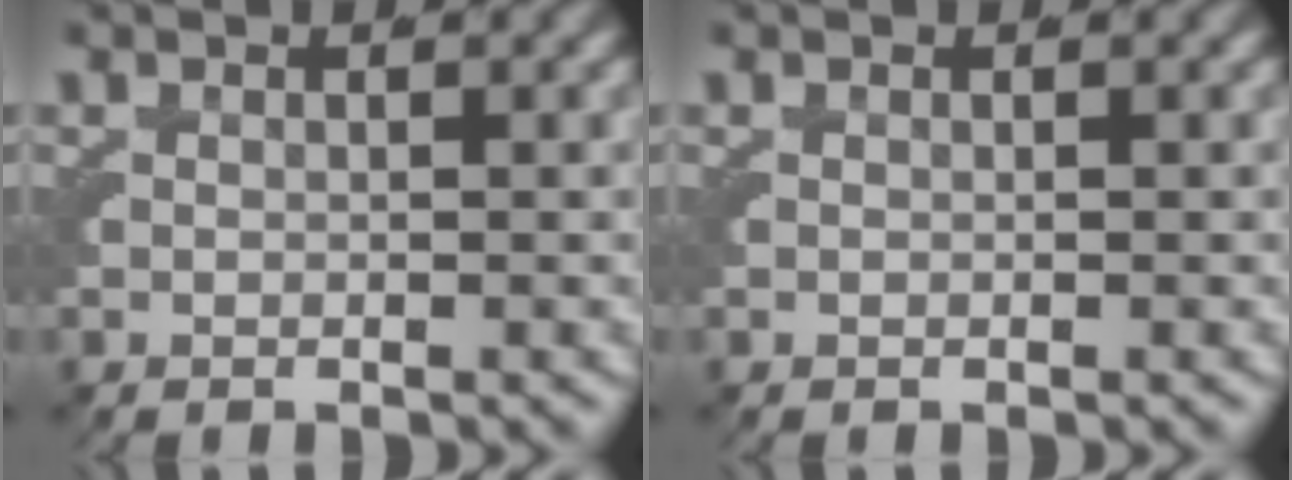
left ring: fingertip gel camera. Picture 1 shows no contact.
{"total": 0.0}